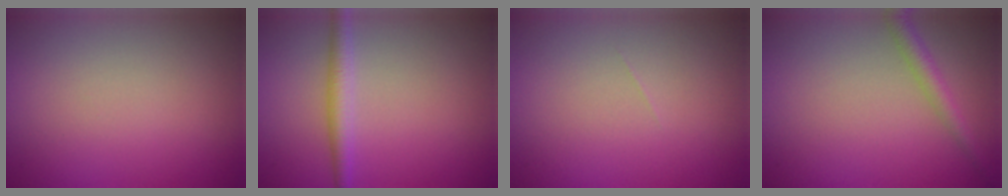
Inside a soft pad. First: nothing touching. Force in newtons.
{"total": 2.3, "press": 2.3, "slide": 0.0}
{"total": 0.0}
{"total": 2.1, "press": 2.1, "slide": 0.1}